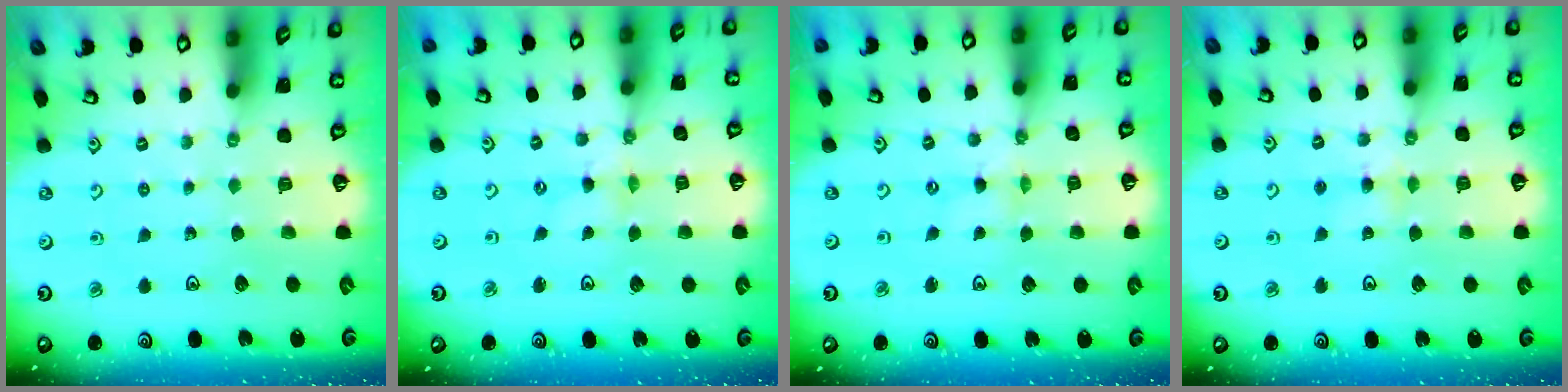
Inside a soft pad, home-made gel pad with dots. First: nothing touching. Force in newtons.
{"total": 0.8, "press": 0.8, "slide": 0.2}
{"total": 0.0}
{"total": 4.2, "press": 4.2, "slide": 0.4}